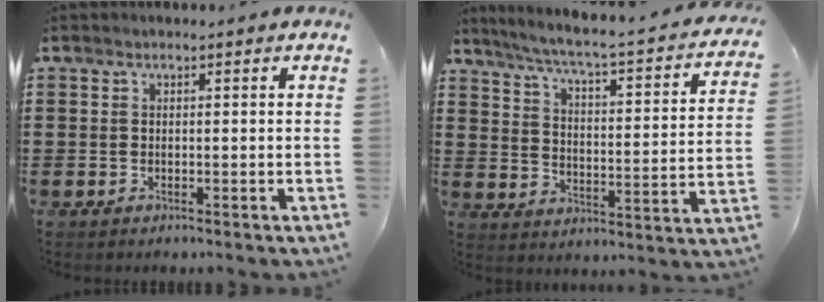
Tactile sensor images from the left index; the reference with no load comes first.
{"total": 4.1, "force": [3.5, -0.2, 2.2], "torque": [-0.063, -0.033, 0.046]}